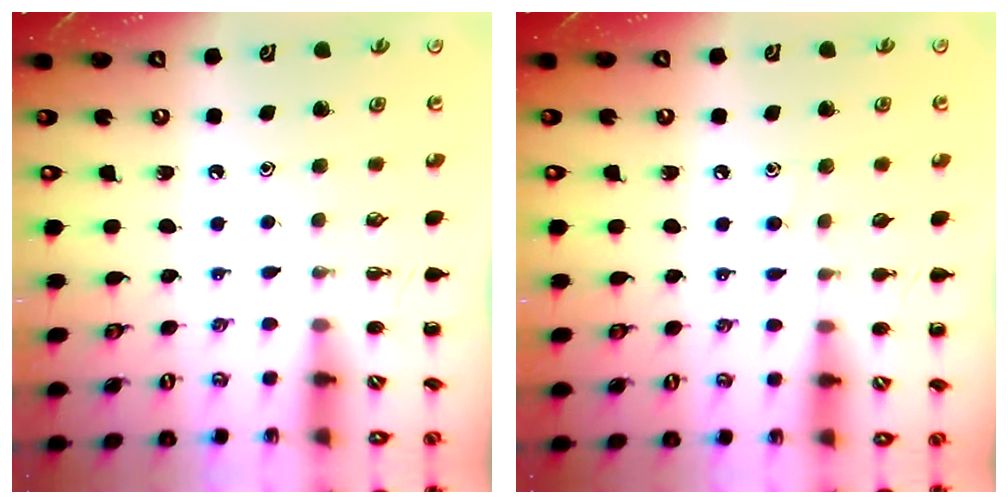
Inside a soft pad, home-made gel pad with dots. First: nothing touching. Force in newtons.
{"total": 4.2, "press": 3.8, "slide": 1.7}